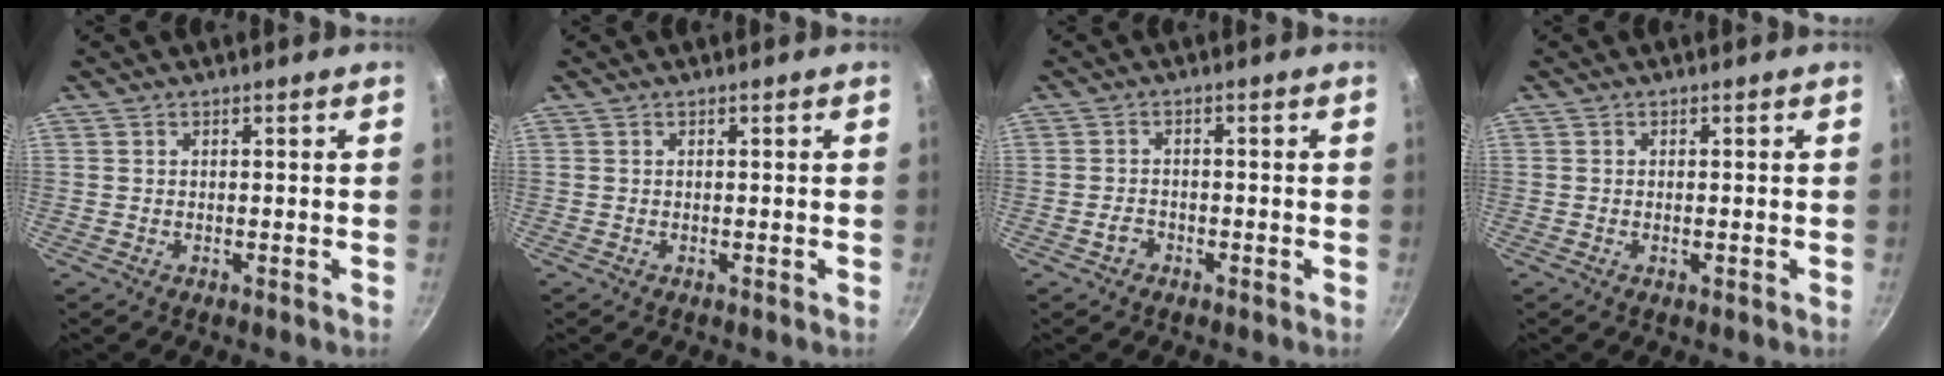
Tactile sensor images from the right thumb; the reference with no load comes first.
{"total": 0.0}
{"total": 2.1, "force": [-1.3, 1.5, 0.8], "torque": [-0.008, 0.017, -0.019]}
{"total": 0.8, "force": [-0.2, 0.3, 0.7], "torque": [-0.012, 0.001, -0.004]}